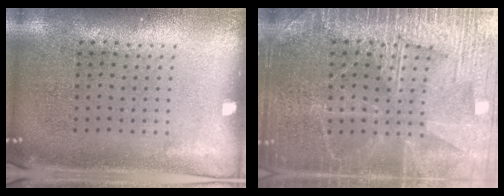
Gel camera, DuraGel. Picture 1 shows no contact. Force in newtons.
{"total": 4.0, "press": 4.0, "slide": 0.6}